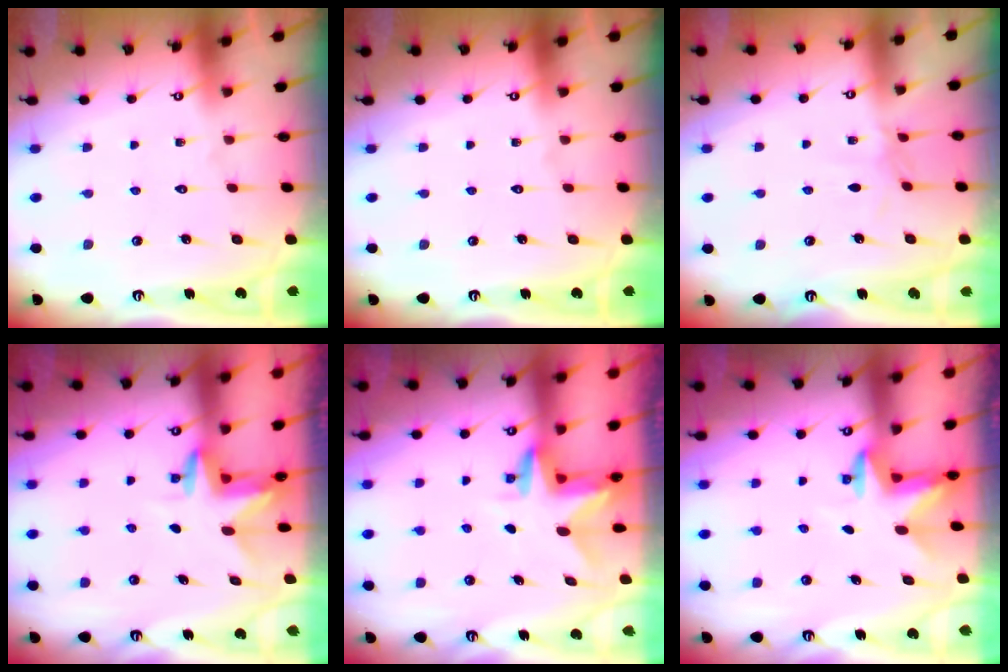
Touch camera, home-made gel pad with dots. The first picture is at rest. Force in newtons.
{"total": 0.0}
{"total": 2.7, "press": 2.6, "slide": 0.5}
{"total": 3.2, "press": 3.2, "slide": 0.3}
{"total": 2.9, "press": 2.9, "slide": 0.3}
{"total": 2.8, "press": 2.7, "slide": 0.7}